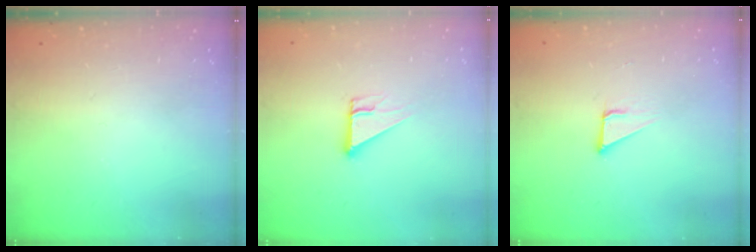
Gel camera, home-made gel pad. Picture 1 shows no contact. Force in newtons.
{"total": 4.3, "press": 4.3, "slide": 0.4}
{"total": 3.3, "press": 3.3, "slide": 0.1}